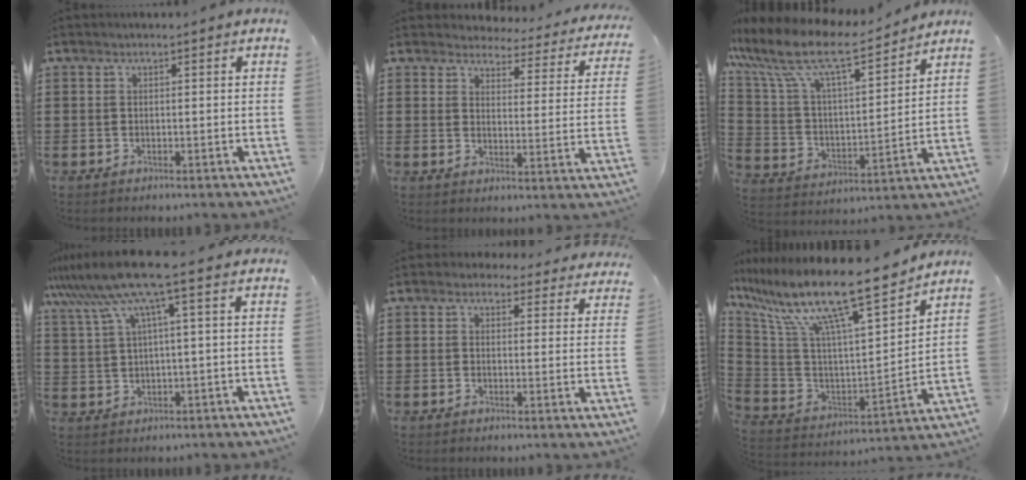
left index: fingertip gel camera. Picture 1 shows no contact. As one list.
[{"total": 3.9, "force": [3.8, 0.6, 0.6], "torque": [-0.027, -0.031, 0.061]}, {"total": 10.6, "force": [8.1, 2.4, 6.4], "torque": [-0.161, -0.046, 0.133]}, {"total": 9.0, "force": [4.4, 0.1, 7.9], "torque": [-0.193, -0.030, 0.067]}, {"total": 2.7, "force": [2.4, 1.0, 0.5], "torque": [-0.010, -0.005, 0.042]}, {"total": 14.6, "force": [10.8, 1.0, 9.7], "torque": [-0.226, -0.075, 0.175]}]